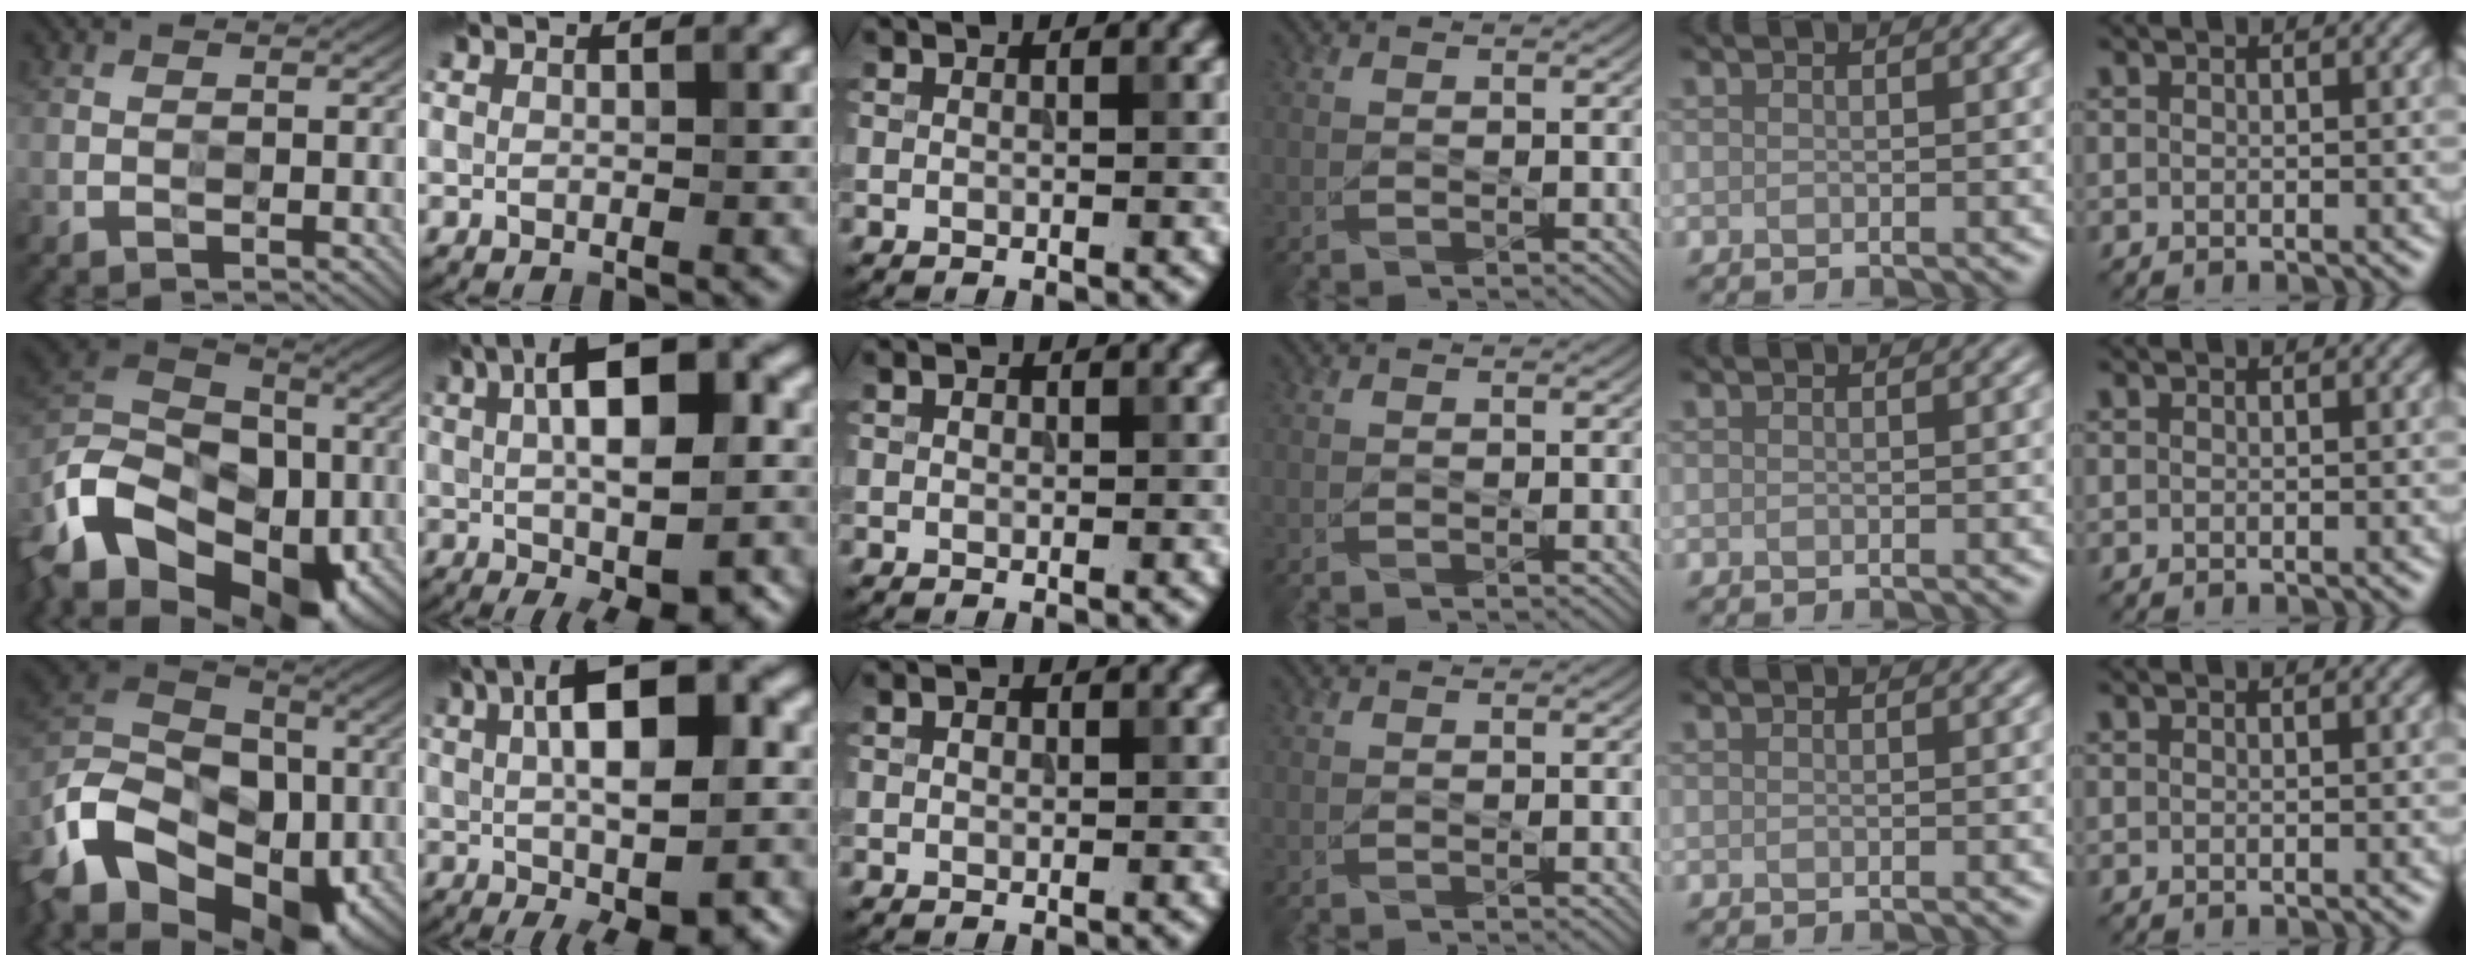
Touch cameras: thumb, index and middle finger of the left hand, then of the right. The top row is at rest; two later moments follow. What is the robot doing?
{"motion": "wipe", "object": "glasses"}